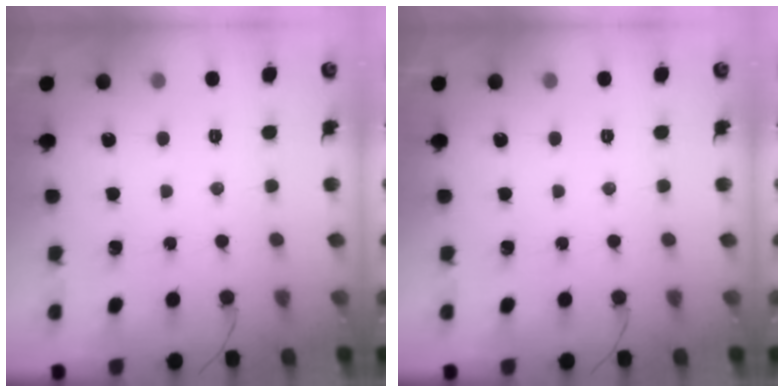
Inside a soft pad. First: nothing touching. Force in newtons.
{"total": 0.0}